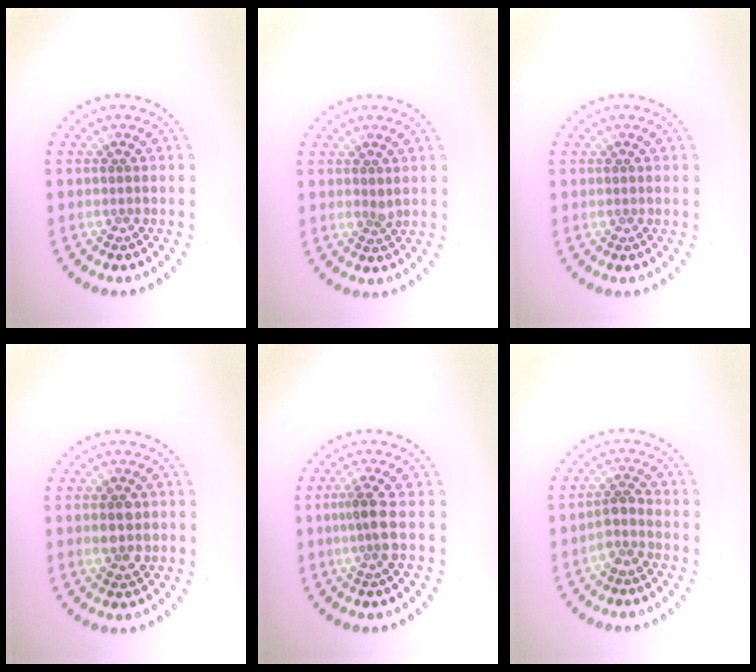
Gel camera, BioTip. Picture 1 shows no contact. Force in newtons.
{"total": 0.6, "press": 0.6, "slide": 0.3}
{"total": 0.0}
{"total": 2.1, "press": 2.1, "slide": 0.2}
{"total": 2.3, "press": 1.8, "slide": 1.5}
{"total": 2.0, "press": 1.6, "slide": 1.2}